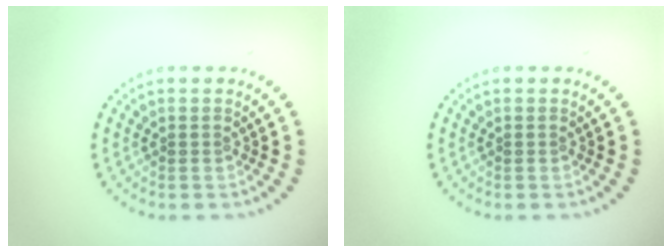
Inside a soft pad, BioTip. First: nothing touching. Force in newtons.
{"total": 0.0}